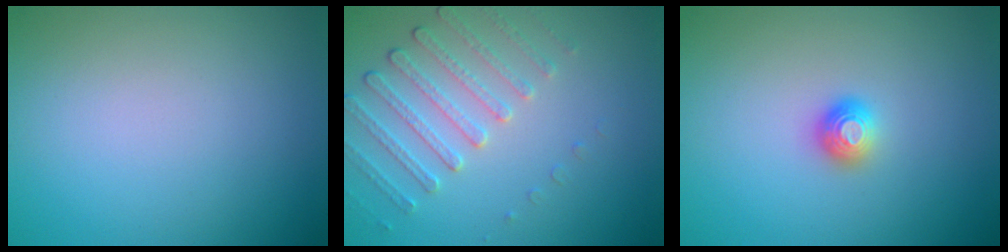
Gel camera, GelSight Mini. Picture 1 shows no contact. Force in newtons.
{"total": 2.5, "press": 2.2, "slide": 1.3}
{"total": 1.3, "press": 1.2, "slide": 0.7}